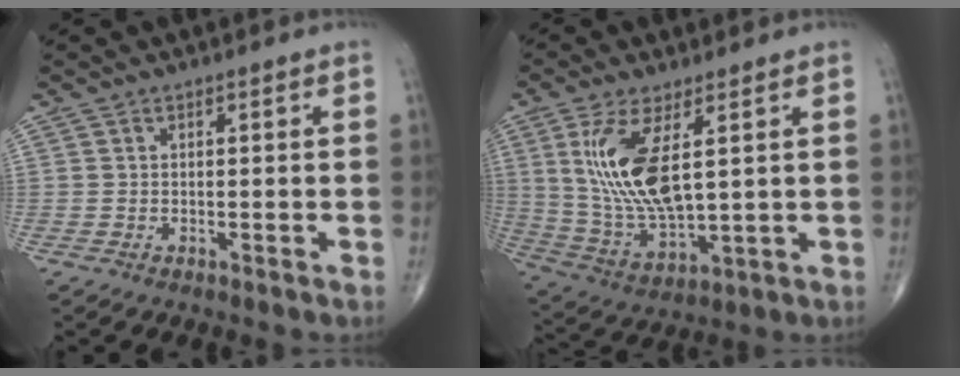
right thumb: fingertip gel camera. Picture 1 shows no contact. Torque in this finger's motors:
{"motor_torque": [-0.86, 1.83, 1.61, 0.81, 0.43]}